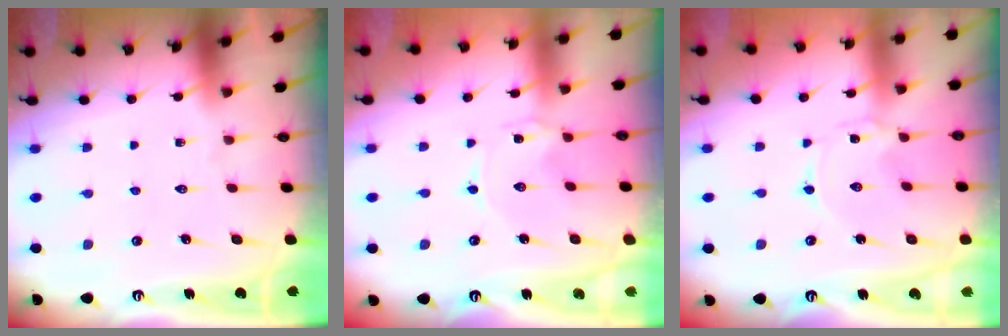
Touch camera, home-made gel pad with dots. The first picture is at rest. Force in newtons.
{"total": 0.0}
{"total": 0.0}